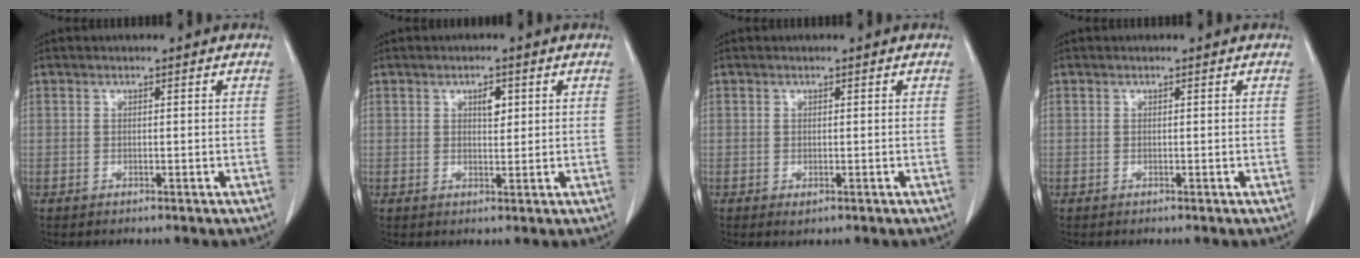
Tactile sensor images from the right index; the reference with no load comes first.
{"total": 2.3, "force": [0.9, 1.1, 1.8], "torque": [-0.028, -0.002, 0.015]}
{"total": 0.7, "force": [-0.2, 0.4, 0.6], "torque": [-0.008, -0.002, 0.000]}
{"total": 0.0}